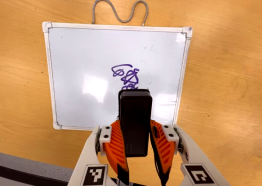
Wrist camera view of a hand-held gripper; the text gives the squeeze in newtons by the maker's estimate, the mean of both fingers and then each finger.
{"total": 7.7, "left": 6.0, "right": 9.3}